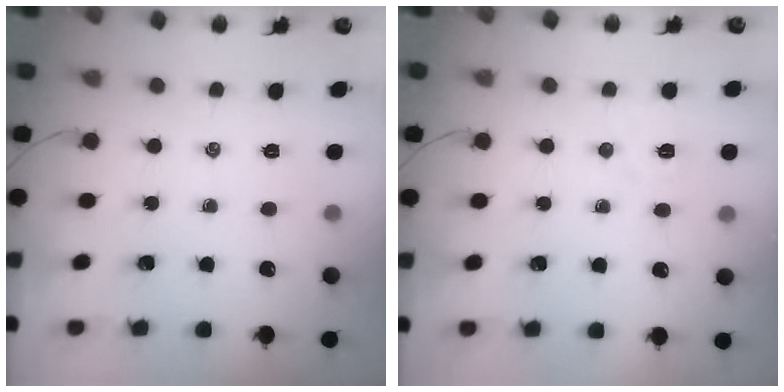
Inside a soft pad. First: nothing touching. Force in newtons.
{"total": 4.5, "press": 4.4, "slide": 1.1}